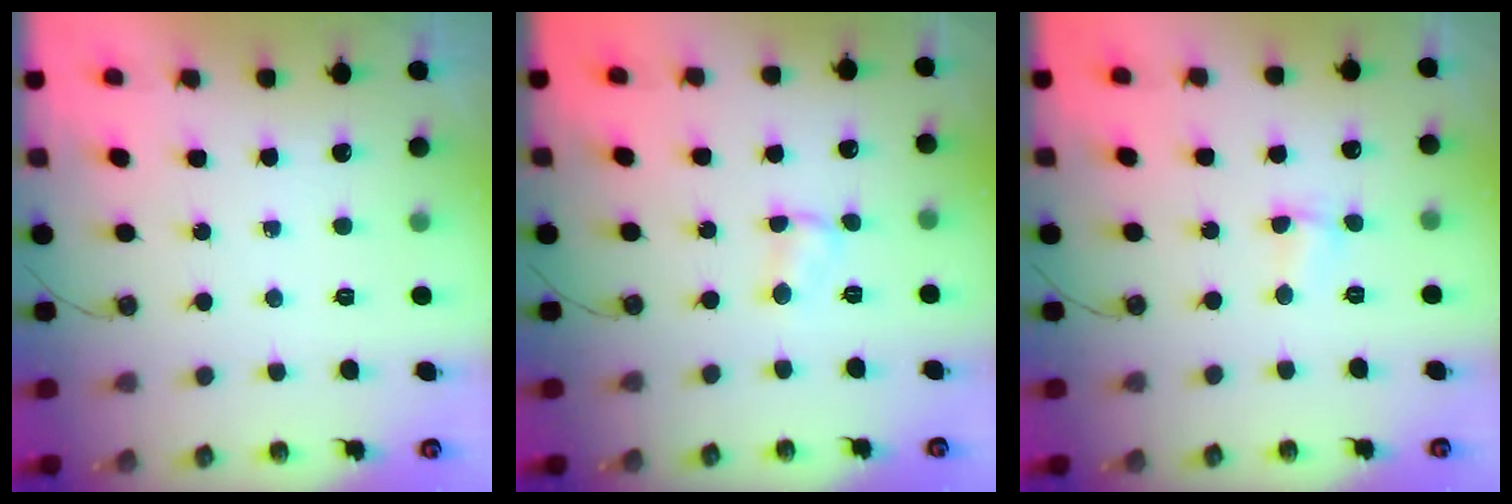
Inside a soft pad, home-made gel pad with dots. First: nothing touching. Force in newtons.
{"total": 2.7, "press": 2.7, "slide": 0.3}
{"total": 2.0, "press": 1.9, "slide": 0.6}